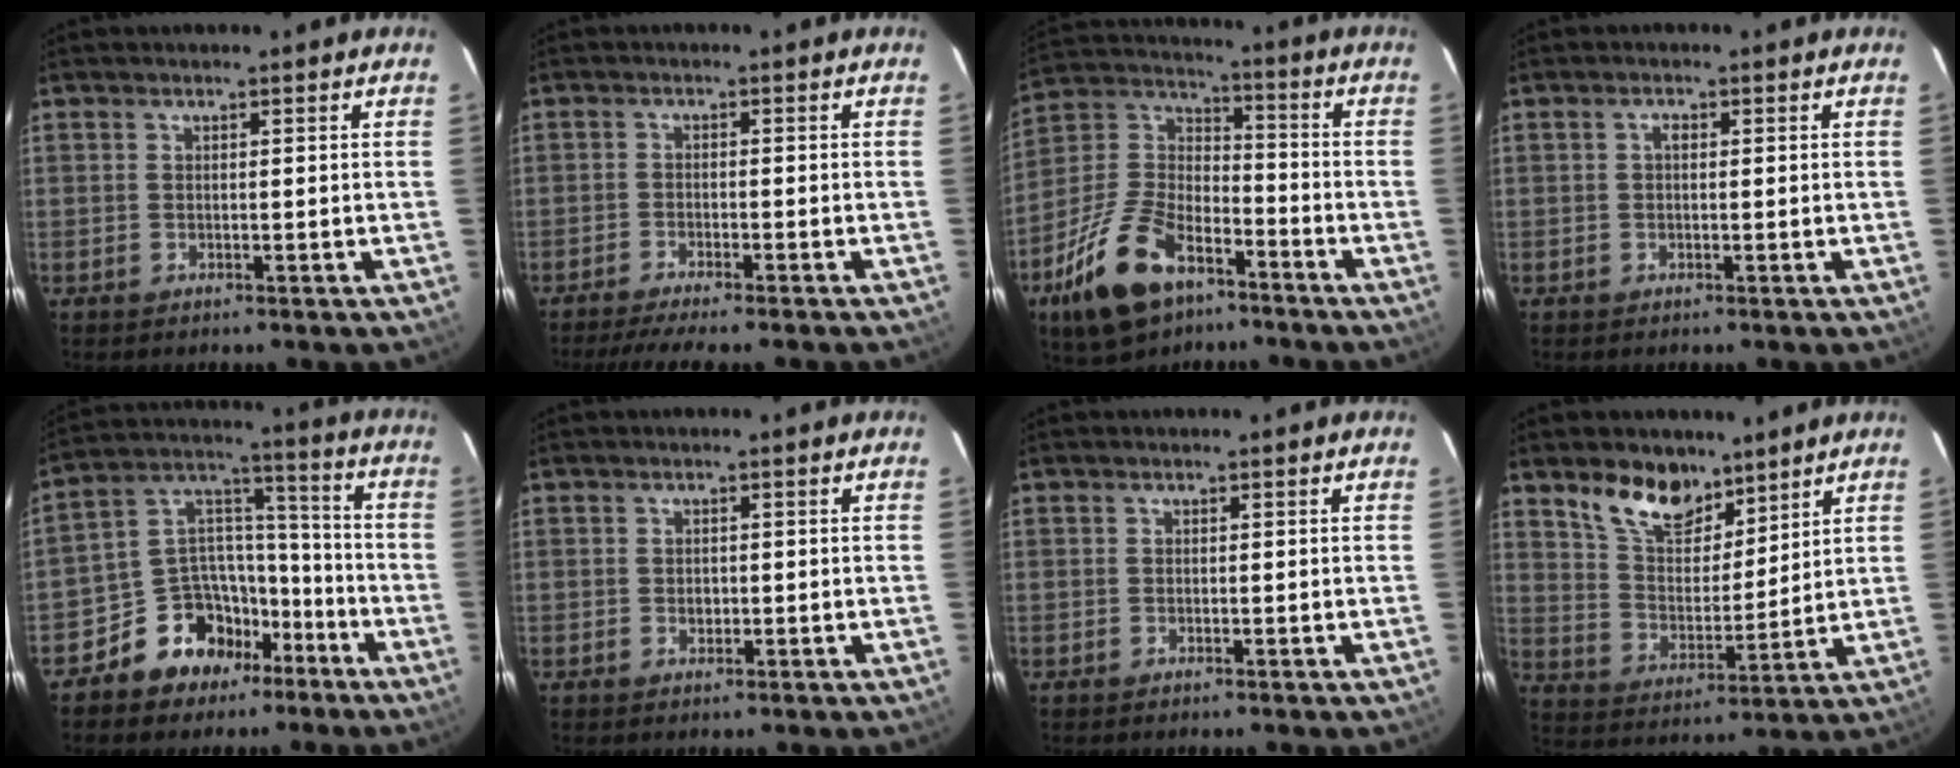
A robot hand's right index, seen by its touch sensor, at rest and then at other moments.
{"total": 7.5, "force": [-6.5, 0.0, 3.7], "torque": [-0.082, -0.016, -0.104]}
{"total": 18.5, "force": [-10.6, 9.7, 11.6], "torque": [-0.249, 0.006, -0.189]}
{"total": 1.1, "force": [0.1, 0.7, 0.8], "torque": [-0.014, 0.006, 0.000]}
{"total": 12.9, "force": [-8.3, 9.2, 3.7], "torque": [-0.079, 0.067, -0.130]}
{"total": 1.2, "force": [-0.2, 1.1, 0.4], "torque": [-0.006, 0.001, -0.002]}
{"total": 0.0}
{"total": 11.5, "force": [8.3, 5.7, 5.5], "torque": [-0.102, 0.007, 0.158]}